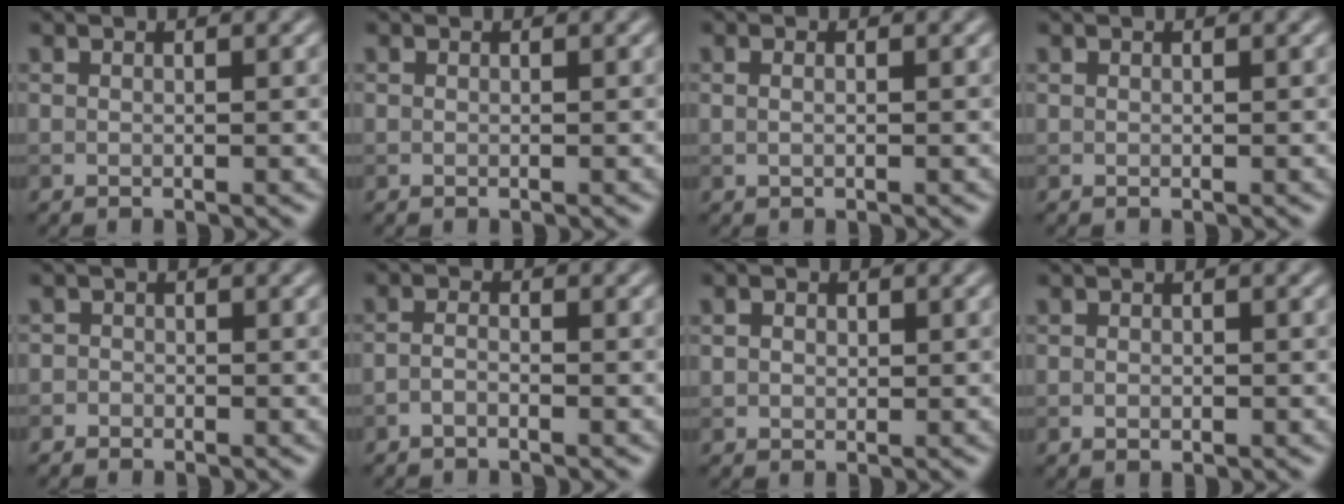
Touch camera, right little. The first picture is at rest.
{"total": 0.0}
{"total": 1.3, "force": [0.5, 0.7, 0.9], "torque": [-0.008, 0.002, -0.004]}
{"total": 0.0}
{"total": 1.0, "force": [-0.5, 0.8, 0.0], "torque": [0.014, -0.001, -0.014]}
{"total": 1.1, "force": [-0.8, 0.3, 0.7], "torque": [-0.018, 0.002, -0.019]}
{"total": 1.9, "force": [0.7, 1.5, 1.0], "torque": [-0.020, 0.011, 0.006]}
{"total": 0.8, "force": [-0.2, 0.6, 0.6], "torque": [-0.009, -0.001, -0.003]}